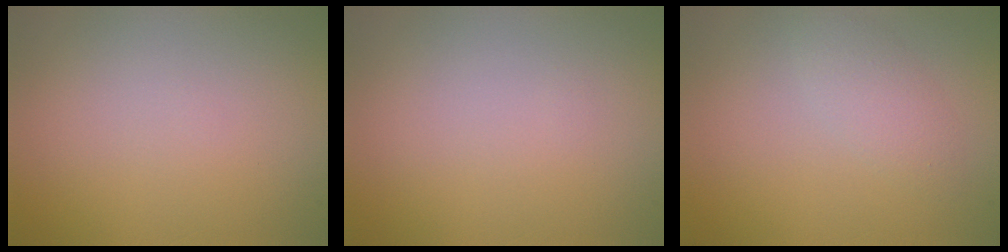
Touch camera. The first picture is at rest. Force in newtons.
{"total": 0.0}
{"total": 1.9, "press": 1.9, "slide": 0.1}